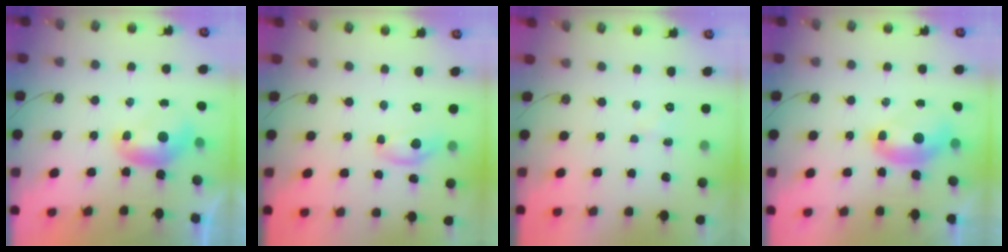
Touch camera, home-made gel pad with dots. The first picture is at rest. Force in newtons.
{"total": 5.3, "press": 5.2, "slide": 0.2}
{"total": 0.9, "press": 0.9, "slide": 0.3}
{"total": 2.6, "press": 2.6, "slide": 0.6}